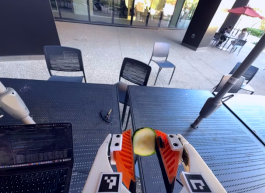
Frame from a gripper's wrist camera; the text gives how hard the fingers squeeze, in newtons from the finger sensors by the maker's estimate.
{"total": 6.0, "left": 5.8, "right": 6.3}